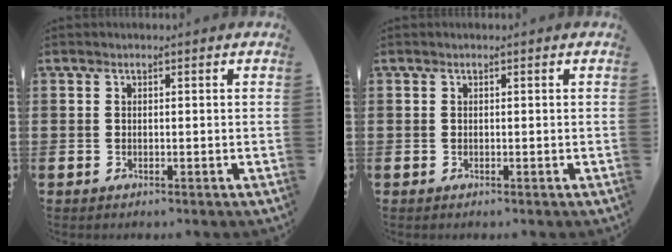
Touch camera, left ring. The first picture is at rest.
{"total": 0.0}